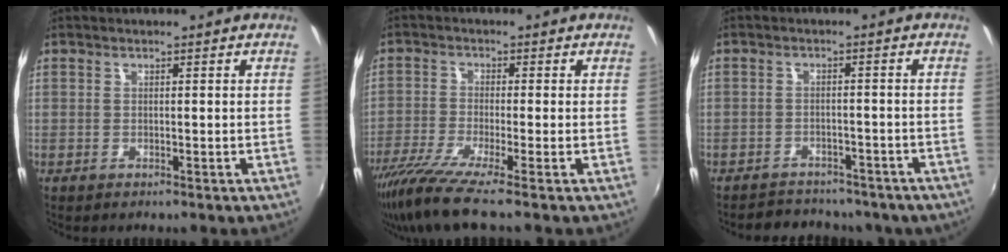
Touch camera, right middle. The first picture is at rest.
{"total": 8.3, "force": [-6.5, -0.8, 5.1], "torque": [-0.117, -0.035, -0.122]}
{"total": 12.2, "force": [-10.0, 5.6, 4.2], "torque": [-0.093, 0.008, -0.122]}